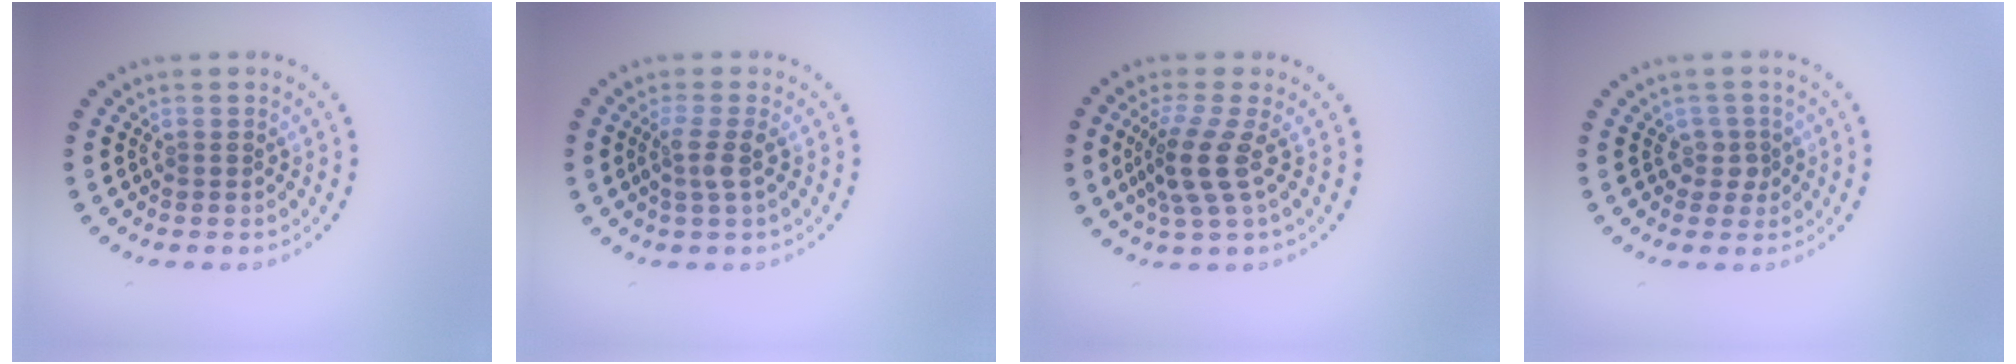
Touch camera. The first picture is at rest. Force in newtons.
{"total": 1.7, "press": 1.4, "slide": 1.0}
{"total": 3.5, "press": 2.7, "slide": 2.2}
{"total": 1.5, "press": 1.2, "slide": 1.0}